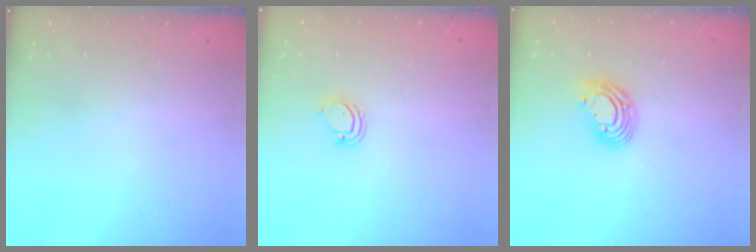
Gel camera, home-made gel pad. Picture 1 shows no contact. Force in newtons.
{"total": 3.1, "press": 3.1, "slide": 0.2}
{"total": 10.5, "press": 10.4, "slide": 1.9}